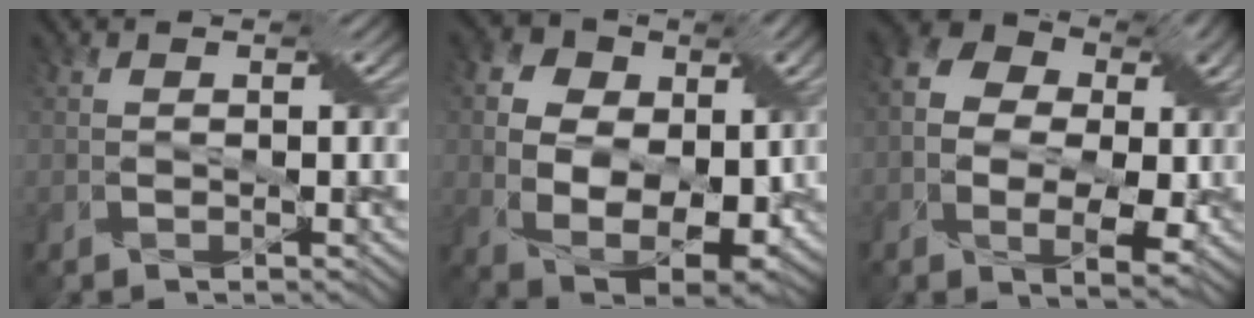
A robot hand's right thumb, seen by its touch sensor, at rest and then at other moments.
{"total": 12.7, "force": [0.7, 9.6, 8.3], "torque": [-0.178, -0.011, 0.020]}
{"total": 12.3, "force": [0.2, 9.2, 8.2], "torque": [-0.167, 0.000, 0.004]}